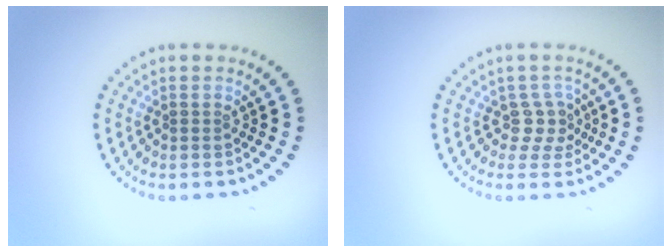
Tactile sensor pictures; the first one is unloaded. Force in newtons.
{"total": 2.1, "press": 1.6, "slide": 1.3}